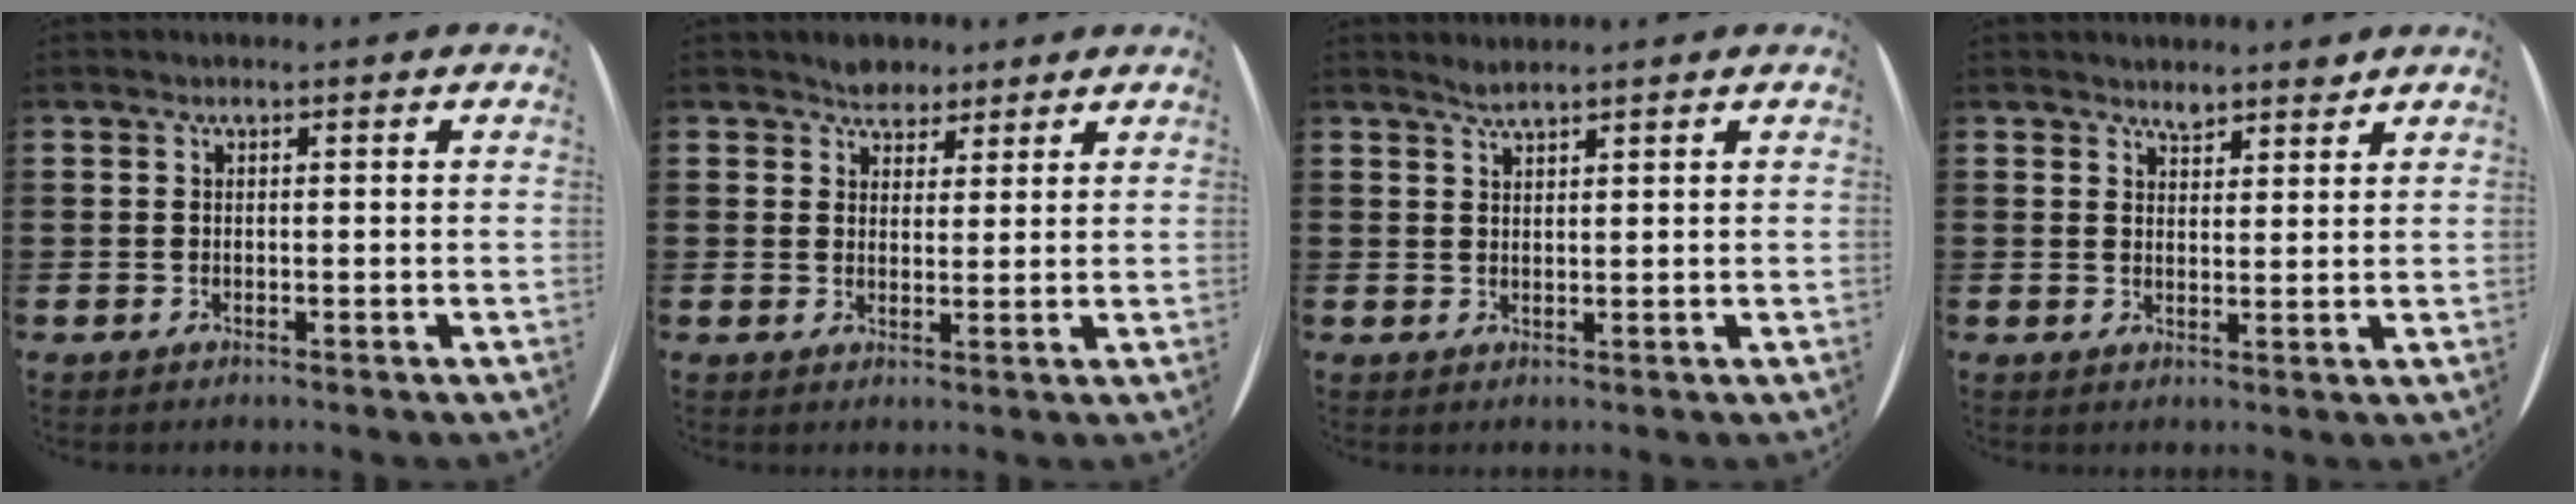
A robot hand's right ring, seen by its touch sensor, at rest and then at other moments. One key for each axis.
{"total": 2.9, "fx": 2.5, "fy": 1.4, "fz": 0.0, "tx": -0.010, "ty": 0.005, "tz": 0.049}
{"total": 1.3, "fx": 1.3, "fy": -0.2, "fz": 0.0, "tx": 0.000, "ty": -0.003, "tz": 0.025}
{"total": 2.4, "fx": 2.4, "fy": 0.3, "fz": 0.0, "tx": -0.005, "ty": -0.008, "tz": 0.045}